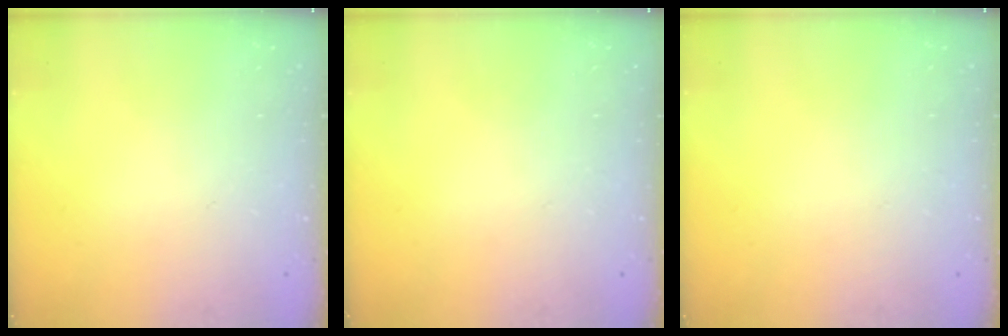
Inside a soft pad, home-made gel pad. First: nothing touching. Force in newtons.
{"total": 0.0}
{"total": 0.0}